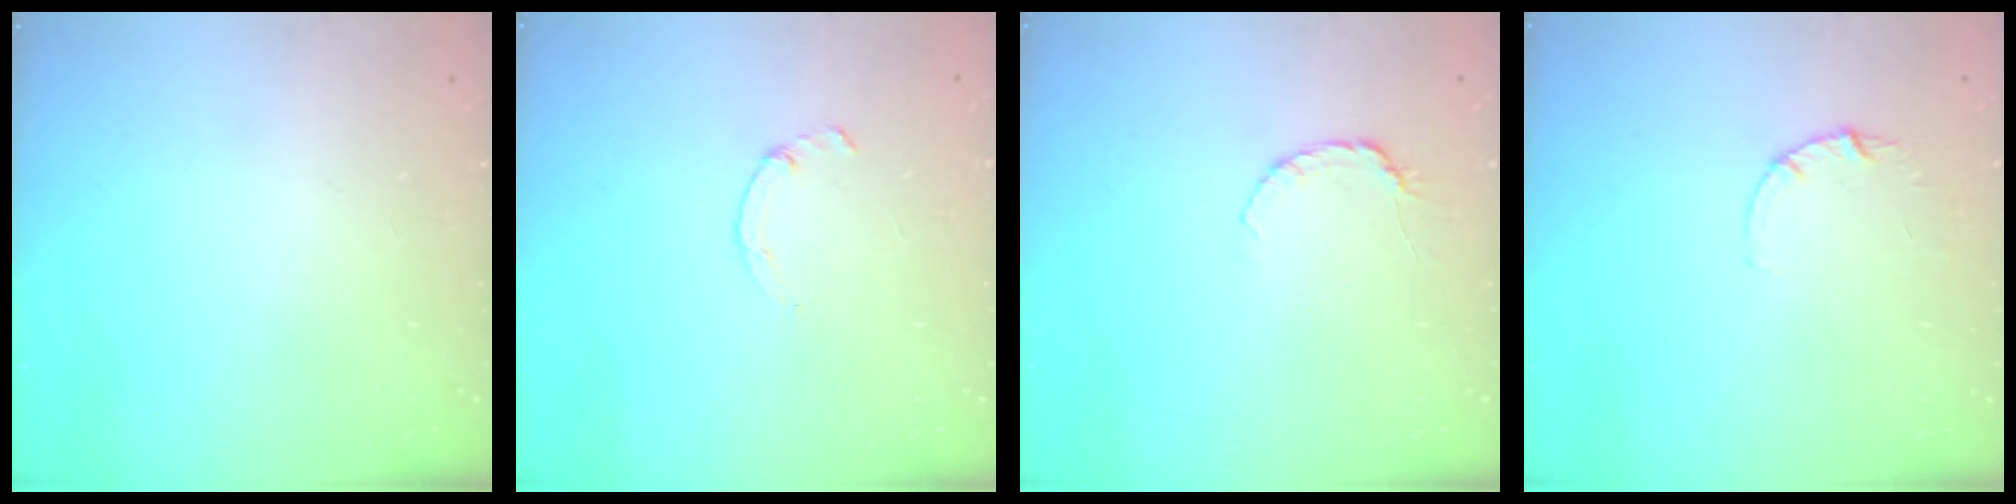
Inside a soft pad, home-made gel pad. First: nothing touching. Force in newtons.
{"total": 1.5, "press": 1.4, "slide": 0.3}
{"total": 3.3, "press": 3.3, "slide": 0.3}
{"total": 2.8, "press": 2.8, "slide": 0.3}